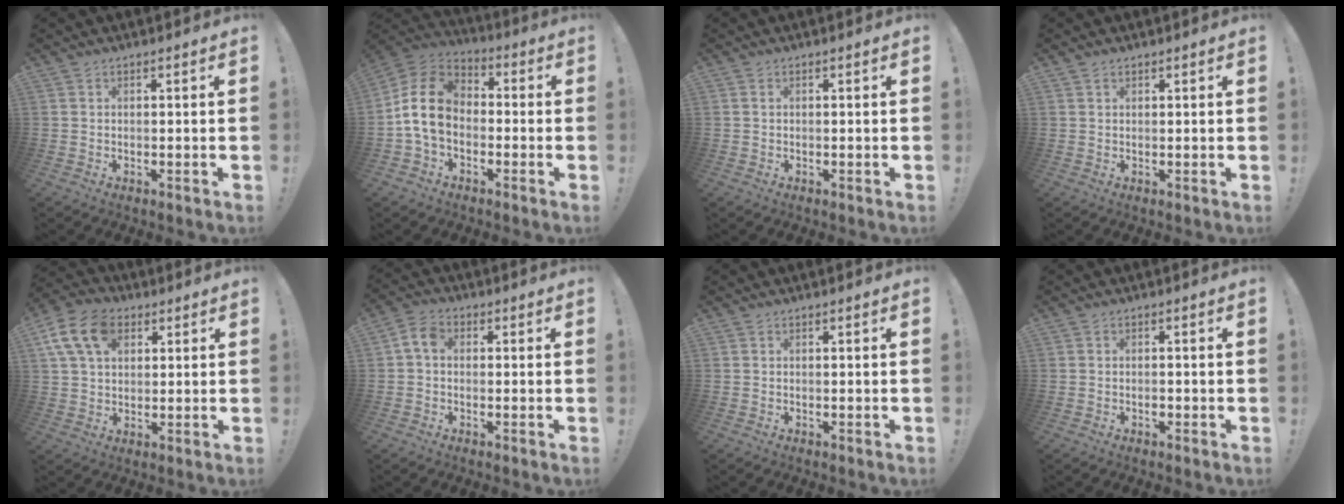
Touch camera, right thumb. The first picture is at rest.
{"total": 14.0, "force": [-0.5, 10.1, 9.7], "torque": [-0.173, 0.023, -0.002]}
{"total": 0.0}
{"total": 0.9, "force": [0.8, 0.5, 0.2], "torque": [-0.001, 0.000, 0.015]}
{"total": 13.6, "force": [5.5, 9.3, 8.2], "torque": [-0.148, -0.009, 0.109]}
{"total": 5.0, "force": [0.3, 3.5, 3.5], "torque": [-0.078, 0.014, 0.010]}
{"total": 0.0}
{"total": 1.2, "force": [-0.8, 0.6, 0.6], "torque": [-0.015, 0.004, -0.013]}